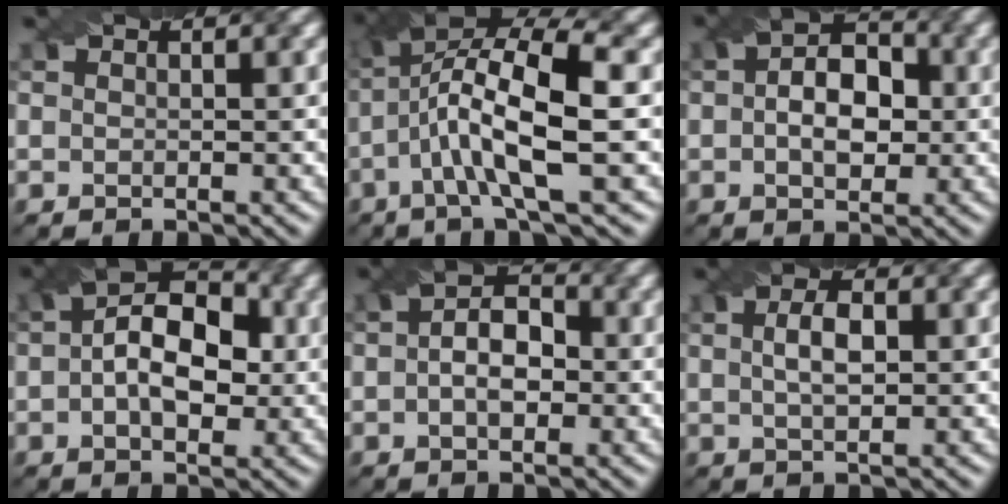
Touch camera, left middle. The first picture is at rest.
{"total": 8.5, "force": [-1.0, 2.1, 8.2], "torque": [-0.147, 0.022, -0.007]}
{"total": 4.7, "force": [-0.6, 3.3, 3.3], "torque": [-0.040, 0.010, -0.001]}
{"total": 6.7, "force": [-0.3, 4.2, 5.2], "torque": [-0.064, 0.019, 0.001]}
{"total": 3.7, "force": [-0.8, 2.5, 2.6], "torque": [-0.025, 0.009, -0.006]}
{"total": 1.9, "force": [-0.3, 0.9, 1.6], "torque": [-0.030, 0.005, 0.012]}